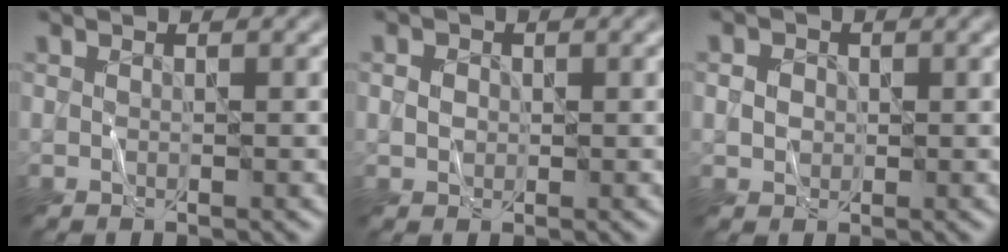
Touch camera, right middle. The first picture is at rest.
{"total": 1.3, "force": [0.0, 1.2, 0.6], "torque": [-0.011, 0.000, -0.001]}
{"total": 2.0, "force": [0.3, 1.7, 0.9], "torque": [-0.015, 0.001, 0.008]}